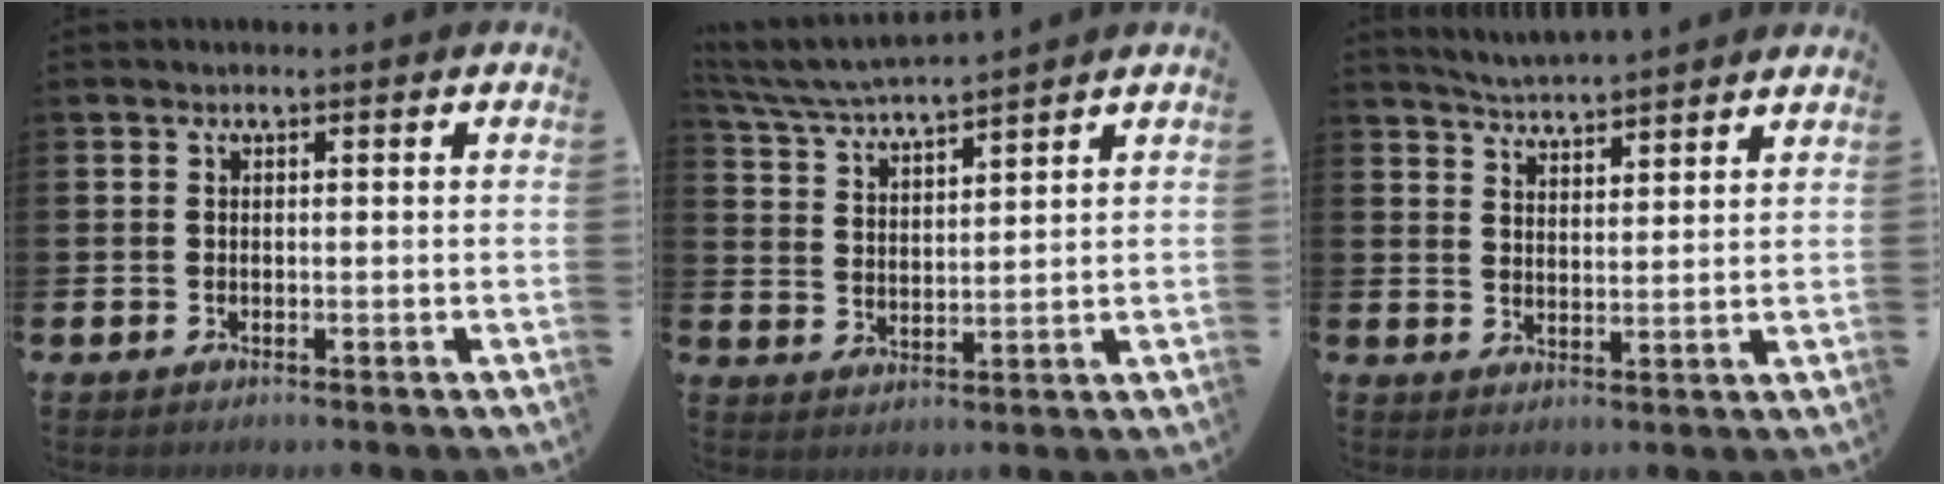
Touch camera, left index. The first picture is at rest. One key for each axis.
{"total": 5.0, "fx": 4.9, "fy": 0.0, "fz": 0.9, "tx": -0.038, "ty": -0.034, "tz": 0.083}
{"total": 4.5, "fx": 4.5, "fy": -0.3, "fz": -0.1, "tx": -0.018, "ty": -0.029, "tz": 0.082}